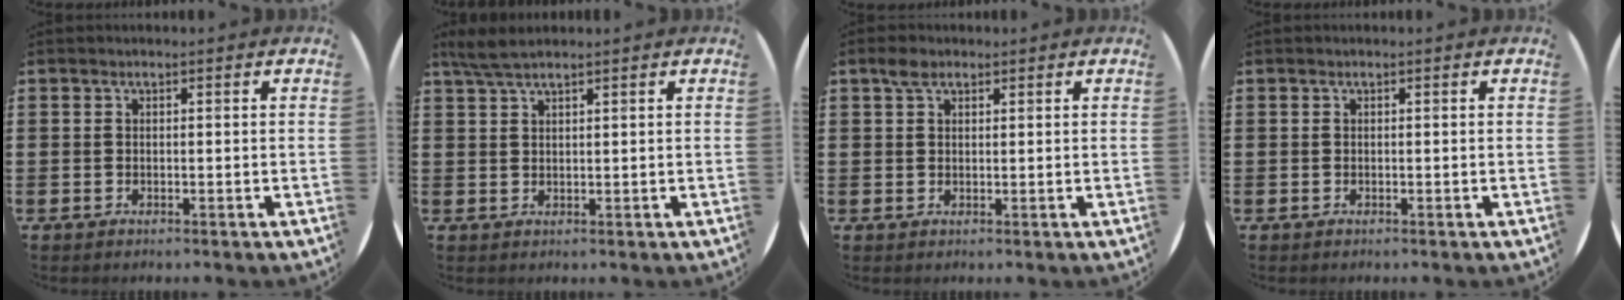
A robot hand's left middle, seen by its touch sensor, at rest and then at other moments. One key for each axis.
{"total": 3.0, "fx": 2.5, "fy": 0.5, "fz": 1.7, "tx": -0.037, "ty": 0.007, "tz": 0.045}
{"total": 2.3, "fx": 1.6, "fy": 1.3, "fz": 1.0, "tx": -0.013, "ty": 0.004, "tz": 0.028}
{"total": 0.0}